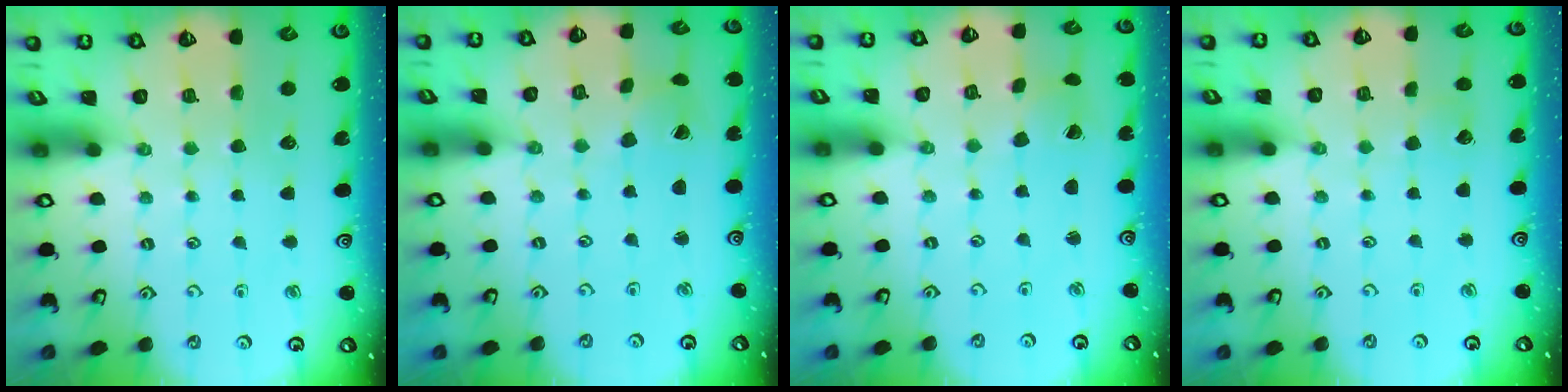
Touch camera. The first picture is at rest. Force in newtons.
{"total": 1.5, "press": 1.5, "slide": 0.2}
{"total": 1.1, "press": 1.0, "slide": 0.1}
{"total": 2.0, "press": 2.0, "slide": 0.1}